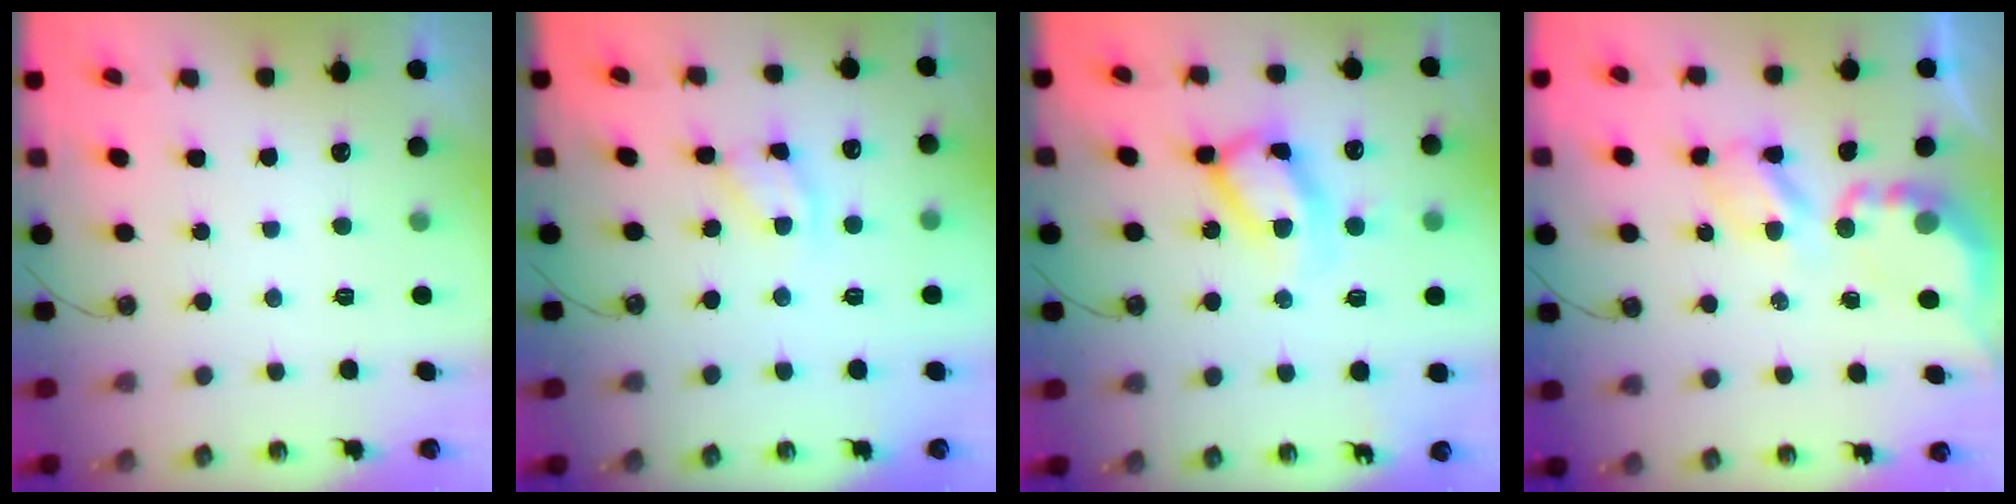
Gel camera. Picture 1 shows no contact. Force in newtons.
{"total": 9.5, "press": 9.4, "slide": 0.6}
{"total": 12.4, "press": 12.3, "slide": 0.9}
{"total": 5.7, "press": 5.7, "slide": 0.5}